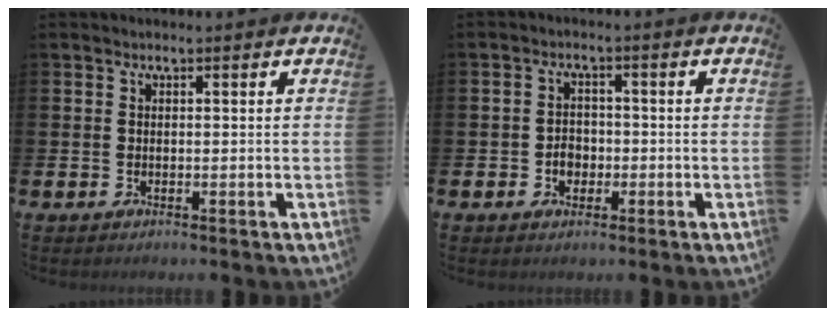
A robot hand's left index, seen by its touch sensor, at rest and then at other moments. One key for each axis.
{"total": 2.7, "fx": -0.8, "fy": 2.2, "fz": 1.4, "tx": -0.018, "ty": 0.000, "tz": -0.019}